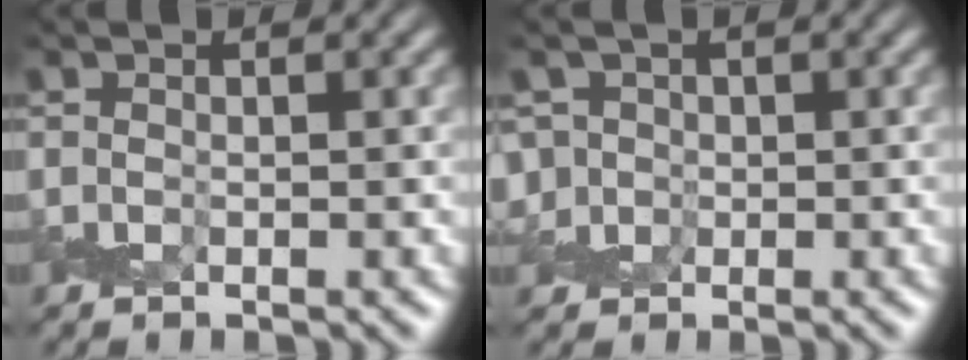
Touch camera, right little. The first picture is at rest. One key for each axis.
{"total": 2.6, "fx": 0.1, "fy": 2.6, "fz": 0.5, "tx": 0.001, "ty": 0.018, "tz": -0.004}